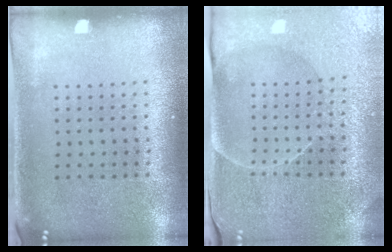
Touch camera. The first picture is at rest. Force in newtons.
{"total": 3.8, "press": 3.7, "slide": 0.8}